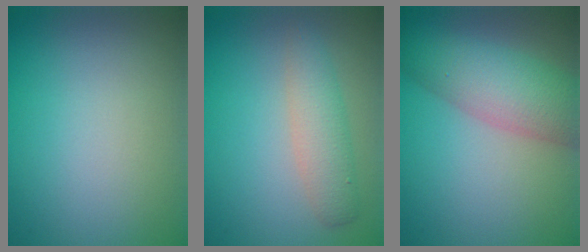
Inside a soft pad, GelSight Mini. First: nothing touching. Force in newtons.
{"total": 3.0, "press": 3.0, "slide": 0.1}
{"total": 6.9, "press": 6.9, "slide": 0.2}